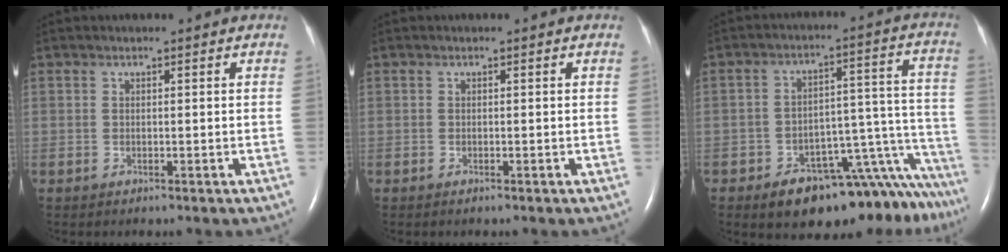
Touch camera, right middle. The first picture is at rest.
{"total": 0.0}
{"total": 17.7, "force": [-14.8, 4.0, 8.8], "torque": [-0.015, 0.058, -0.193]}